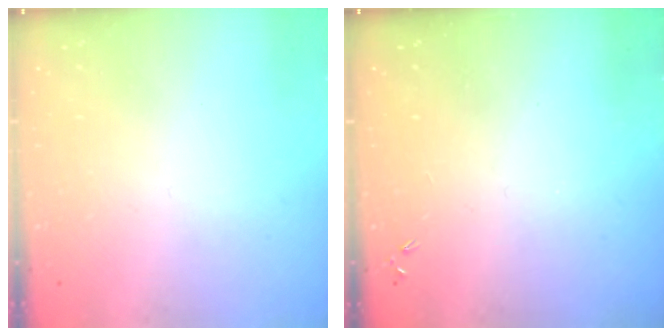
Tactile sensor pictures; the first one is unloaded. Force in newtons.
{"total": 0.0}